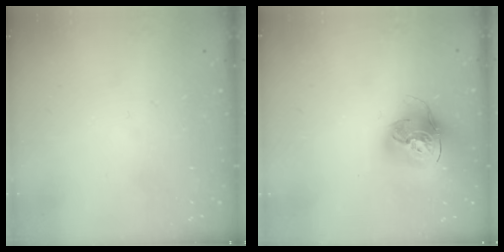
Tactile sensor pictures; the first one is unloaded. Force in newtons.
{"total": 16.3, "press": 16.2, "slide": 1.6}